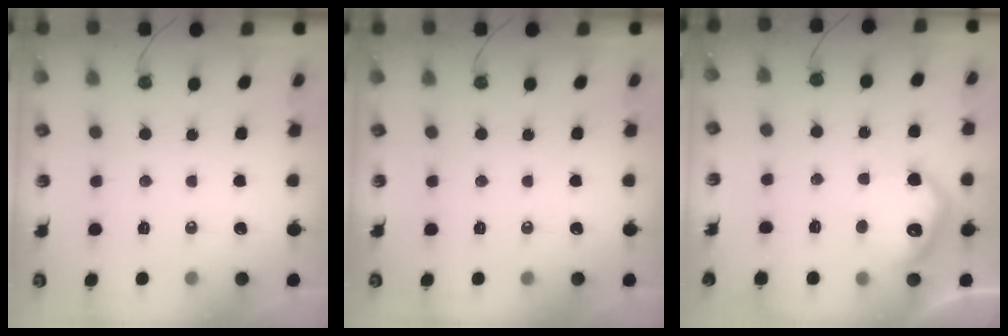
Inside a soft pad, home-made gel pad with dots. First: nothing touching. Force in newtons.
{"total": 0.0}
{"total": 11.8, "press": 11.8, "slide": 0.1}